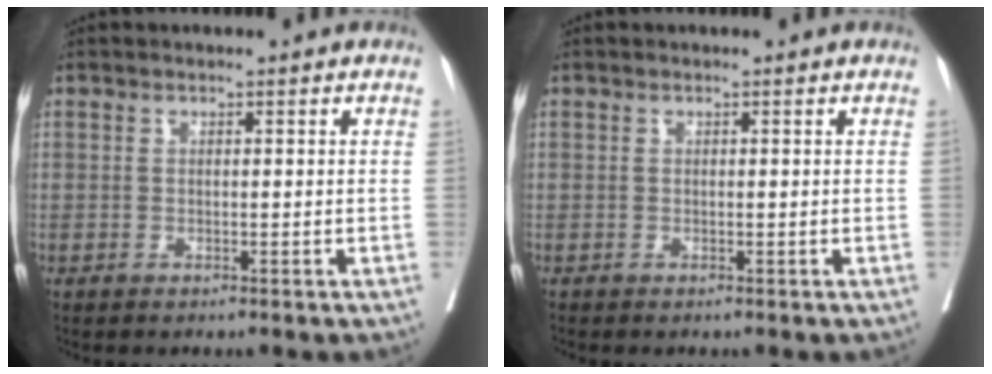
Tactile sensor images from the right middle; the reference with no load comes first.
{"total": 0.0}